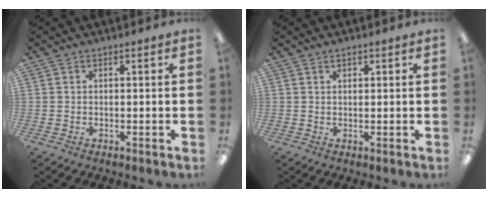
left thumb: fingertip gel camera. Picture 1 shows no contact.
{"total": 1.1, "force": [0.8, 0.5, 0.6], "torque": [-0.012, 0.001, 0.014]}